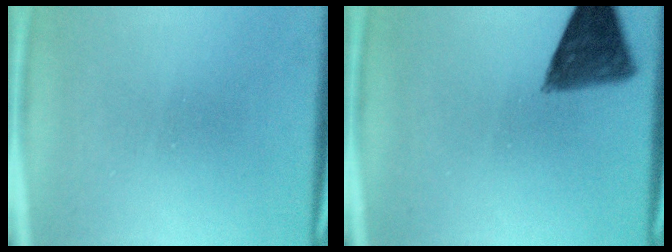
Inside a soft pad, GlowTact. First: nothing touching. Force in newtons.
{"total": 8.2}